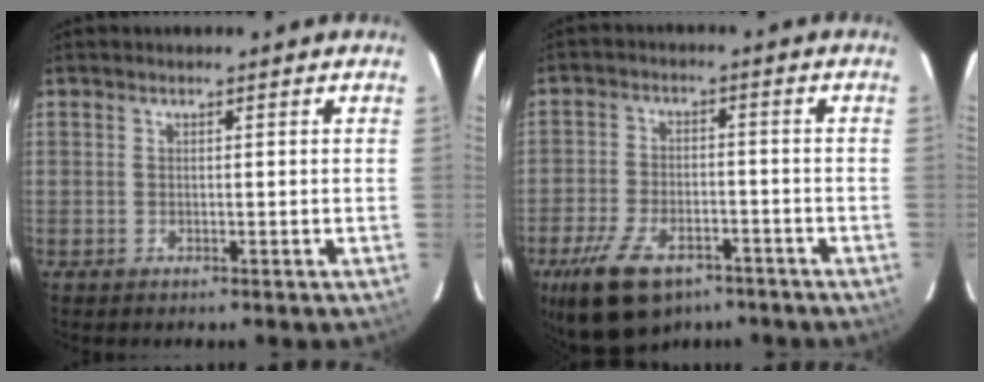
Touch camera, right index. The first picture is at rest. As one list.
[{"total": 14.2, "force": [-9.2, 7.2, 8.1], "torque": [-0.184, -0.016, -0.156]}]